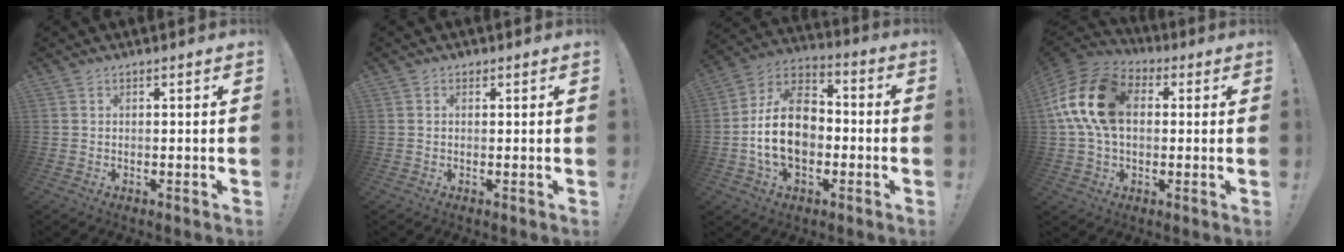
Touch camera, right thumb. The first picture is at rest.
{"total": 0.6, "force": [0.4, 0.4, 0.2], "torque": [0.004, -0.003, 0.005]}
{"total": 18.4, "force": [-2.1, 12.8, 13.1], "torque": [-0.217, 0.020, -0.028]}
{"total": 18.9, "force": [3.5, 12.6, 13.7], "torque": [-0.257, 0.015, 0.064]}